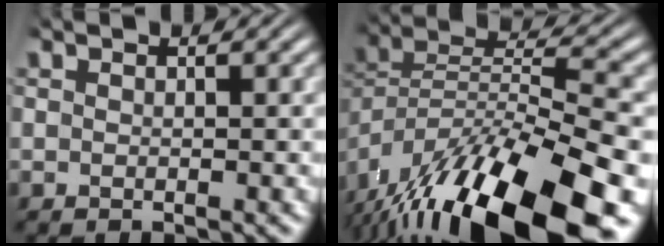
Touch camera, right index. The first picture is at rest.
{"total": 13.5, "force": [-4.6, 7.1, 10.5], "torque": [-0.191, -0.021, -0.060]}